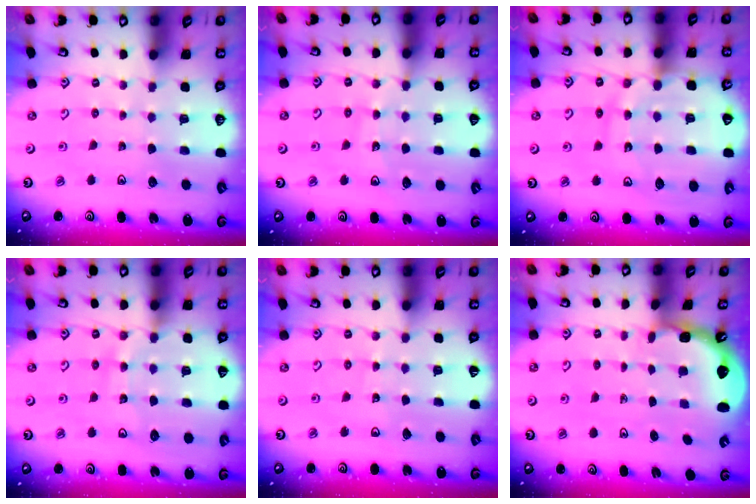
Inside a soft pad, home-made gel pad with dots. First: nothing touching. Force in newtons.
{"total": 10.8, "press": 10.5, "slide": 2.3}
{"total": 14.4, "press": 14.3, "slide": 1.7}
{"total": 12.1, "press": 12.0, "slide": 1.3}
{"total": 3.7, "press": 3.7, "slide": 0.5}
{"total": 1.4, "press": 1.3, "slide": 0.1}